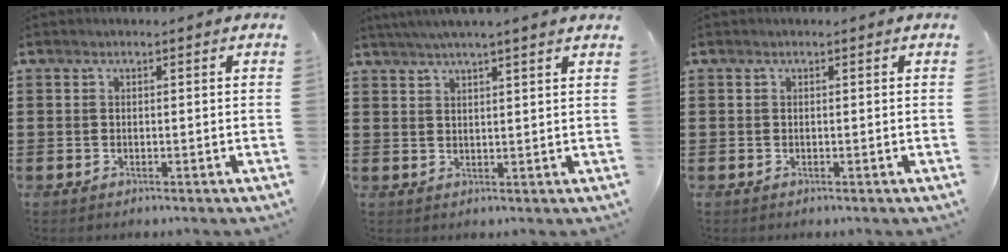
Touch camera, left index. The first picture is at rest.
{"total": 3.3, "force": [2.9, -0.6, 1.5], "torque": [-0.035, -0.001, 0.052]}
{"total": 0.0}